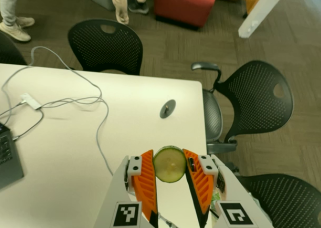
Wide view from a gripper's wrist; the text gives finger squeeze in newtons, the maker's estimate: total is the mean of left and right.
{"total": 12.1, "left": 12.4, "right": 11.8}